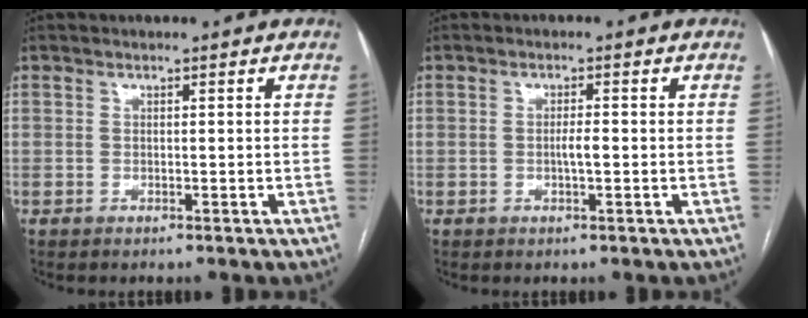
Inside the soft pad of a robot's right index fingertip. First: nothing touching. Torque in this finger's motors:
{"motor_torque": [0.23, 0.13, 0.17, 0.05]}